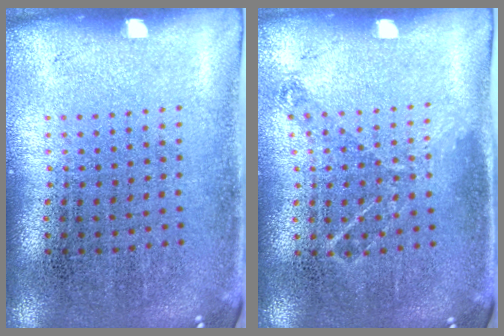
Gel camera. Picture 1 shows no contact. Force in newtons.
{"total": 0.8, "press": 0.8, "slide": 0.2}